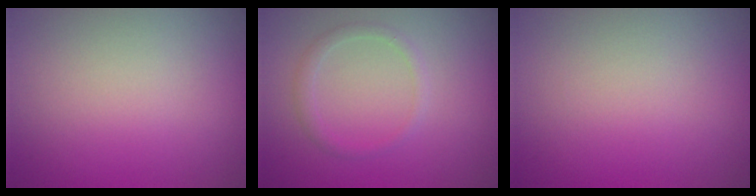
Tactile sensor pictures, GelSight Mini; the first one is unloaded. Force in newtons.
{"total": 1.3, "press": 1.3, "slide": 0.0}
{"total": 0.0}